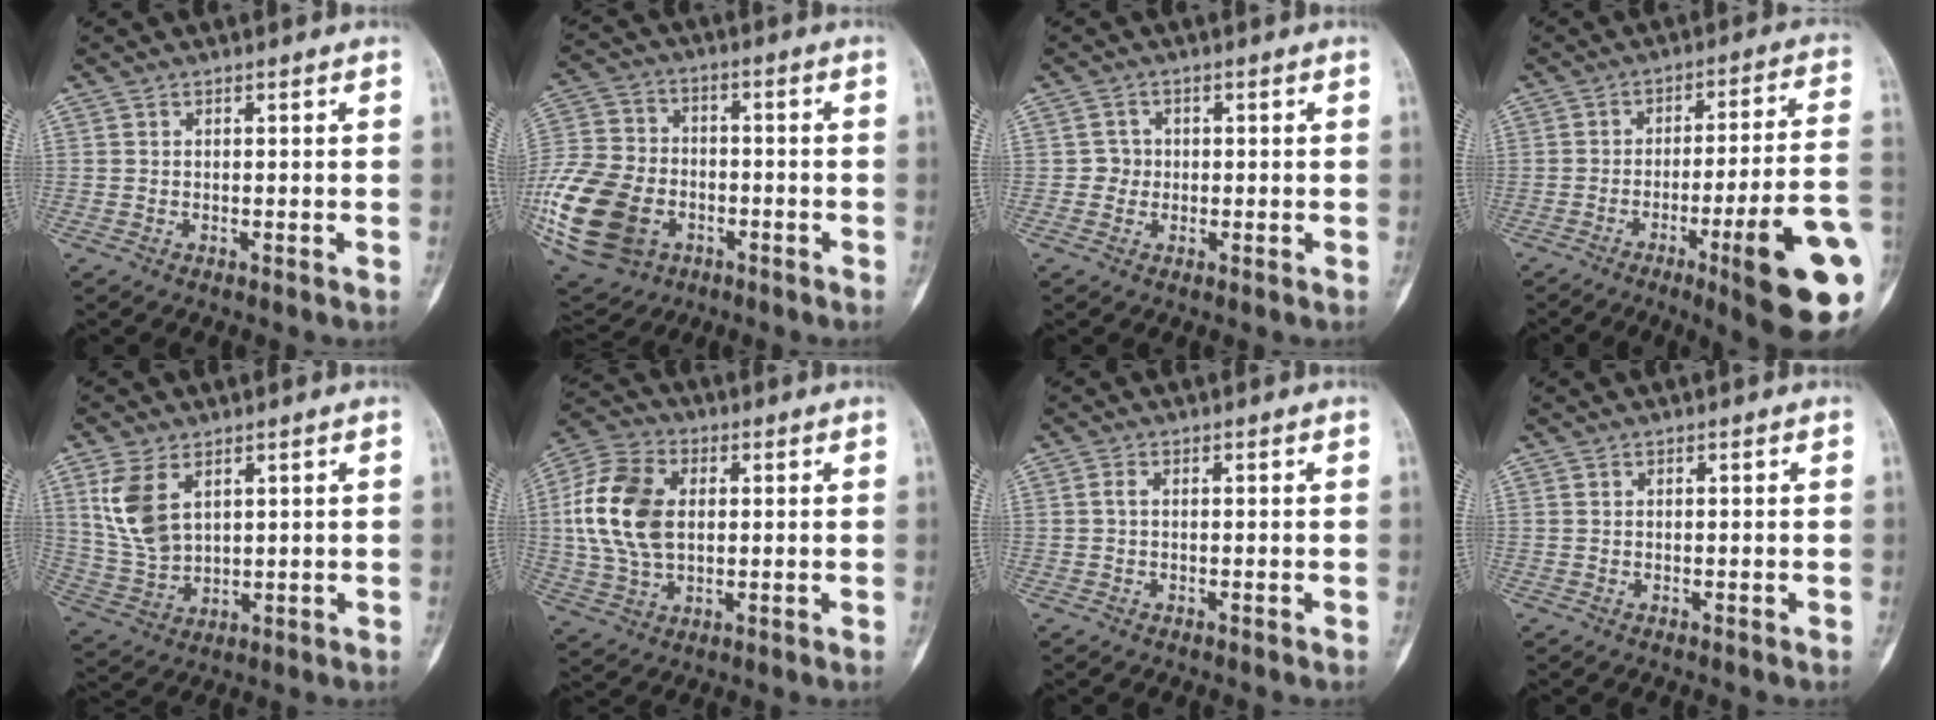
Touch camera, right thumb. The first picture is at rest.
{"total": 21.7, "force": [-6.9, 15.6, 13.4], "torque": [-0.300, 0.006, -0.115]}
{"total": 2.2, "force": [-0.2, 2.2, 0.3], "torque": [0.012, 0.009, -0.011]}
{"total": 20.5, "force": [-7.2, 2.4, 19.0], "torque": [-0.210, 0.014, -0.099]}
{"total": 9.6, "force": [3.9, 5.7, 6.7], "torque": [-0.134, -0.012, 0.091]}
{"total": 15.3, "force": [1.7, 10.1, 11.3], "torque": [-0.219, 0.011, 0.029]}
{"total": 0.9, "force": [0.0, 0.4, 0.8], "torque": [-0.017, 0.000, -0.004]}
{"total": 0.0}